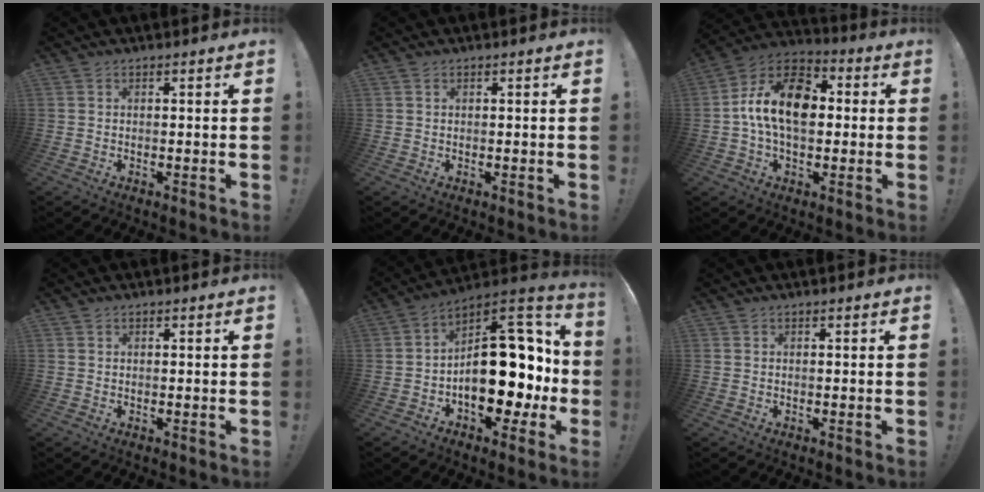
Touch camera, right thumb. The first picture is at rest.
{"total": 0.5, "force": [0.4, 0.4, 0.1], "torque": [-0.001, 0.000, 0.007]}
{"total": 16.6, "force": [1.6, 10.7, 12.5], "torque": [-0.221, 0.010, 0.027]}
{"total": 0.6, "force": [0.4, 0.5, 0.0], "torque": [-0.001, 0.001, 0.007]}
{"total": 24.0, "force": [-2.6, 13.7, 19.5], "torque": [-0.262, 0.021, -0.015]}
{"total": 0.0}